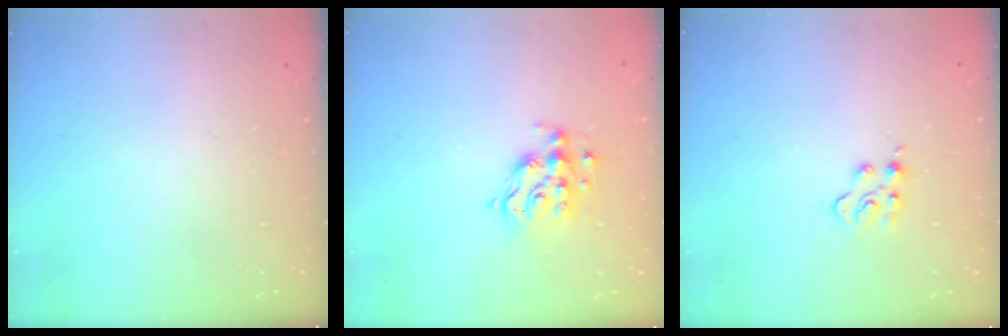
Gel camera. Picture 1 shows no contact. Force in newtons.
{"total": 10.4, "press": 10.4, "slide": 0.5}
{"total": 3.9, "press": 3.9, "slide": 0.5}